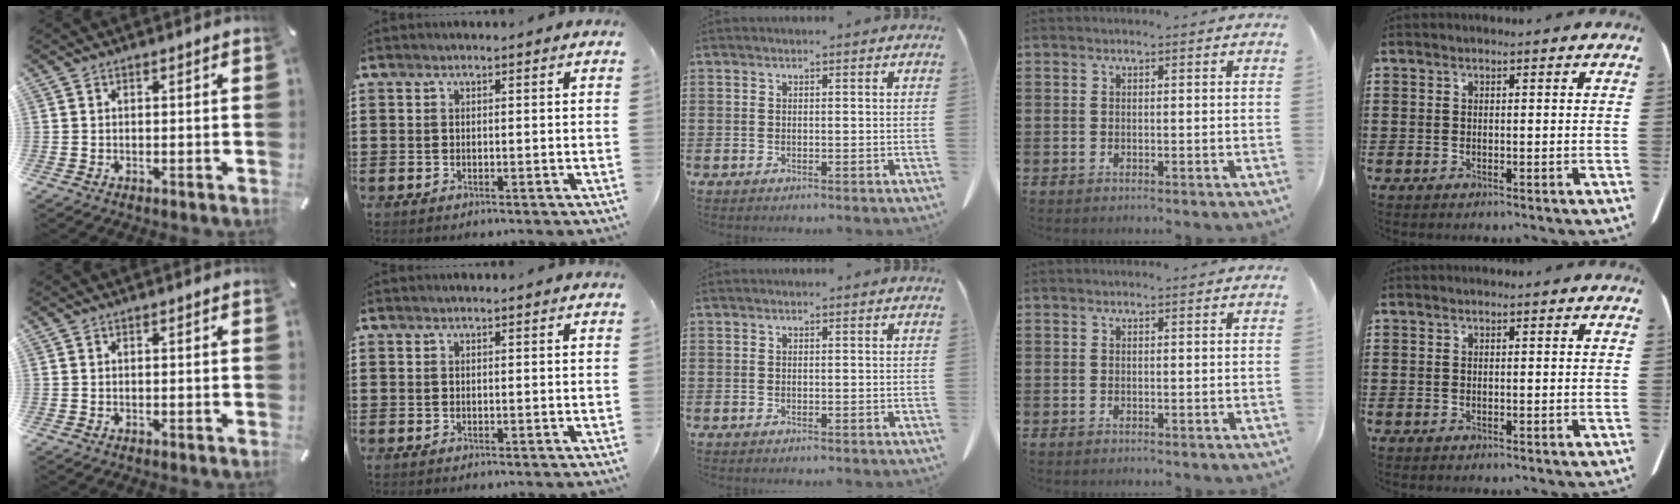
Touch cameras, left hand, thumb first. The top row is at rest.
{}